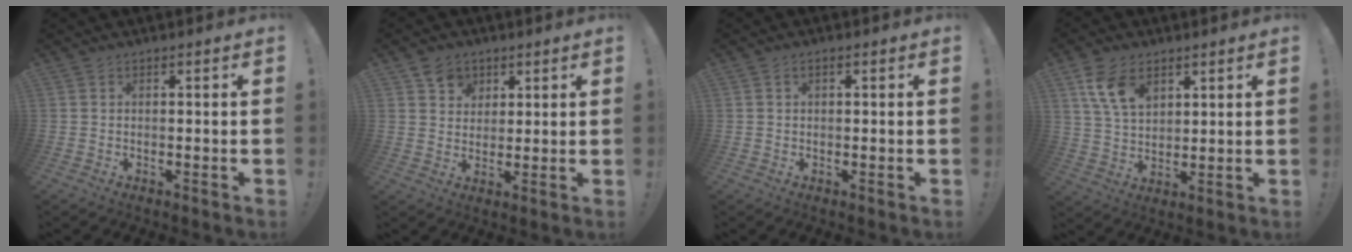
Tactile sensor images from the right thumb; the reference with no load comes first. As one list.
[{"total": 6.4, "force": [3.3, 5.3, 1.1], "torque": [-0.007, -0.021, 0.063]}, {"total": 1.0, "force": [0.1, 0.7, 0.6], "torque": [-0.013, 0.004, 0.002]}, {"total": 10.9, "force": [5.9, 6.7, 6.3], "torque": [-0.111, -0.016, 0.116]}]